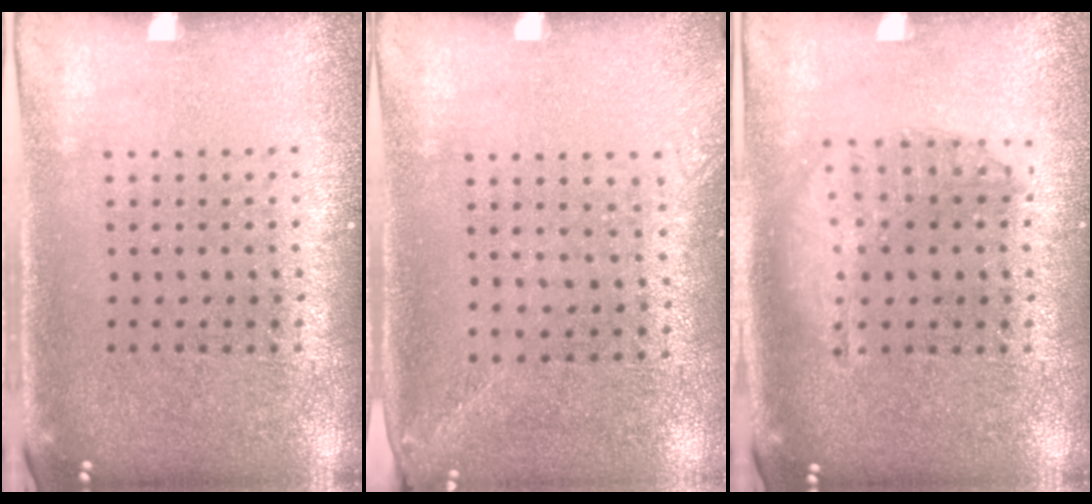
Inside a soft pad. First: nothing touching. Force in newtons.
{"total": 1.4, "press": 1.1, "slide": 0.9}
{"total": 1.4, "press": 1.4, "slide": 0.3}